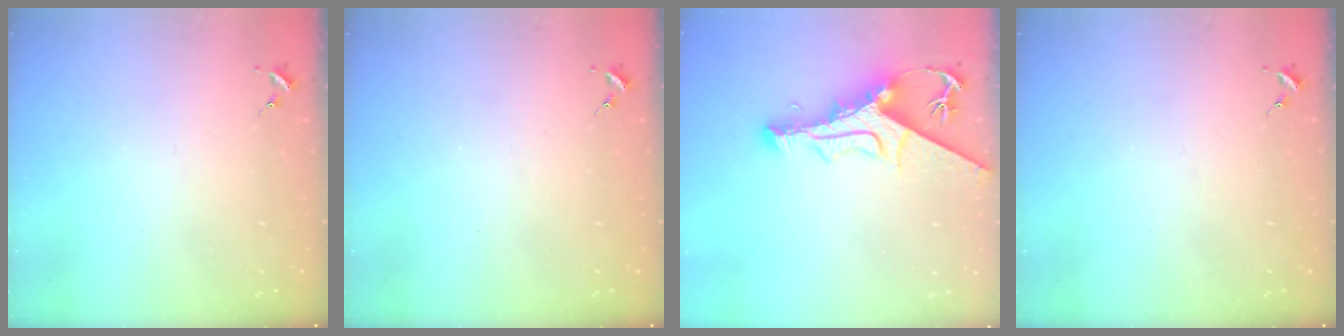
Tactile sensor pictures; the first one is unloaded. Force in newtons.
{"total": 0.0}
{"total": 11.3, "press": 11.2, "slide": 1.1}
{"total": 0.0}